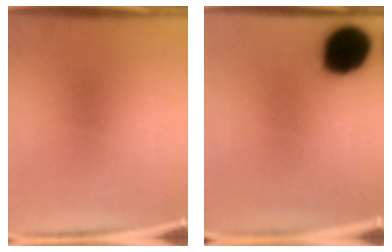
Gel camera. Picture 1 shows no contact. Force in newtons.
{"total": 17.8}